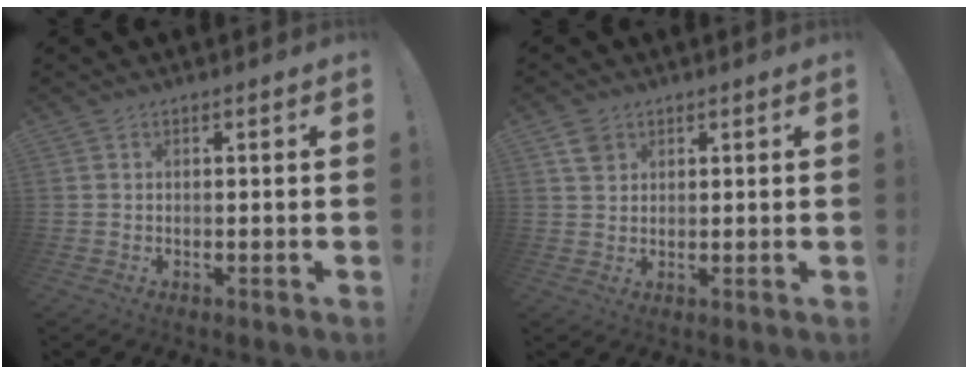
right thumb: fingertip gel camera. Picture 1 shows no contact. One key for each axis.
{"total": 3.8, "fx": 2.3, "fy": 2.6, "fz": 1.6, "tx": -0.022, "ty": -0.005, "tz": 0.044}